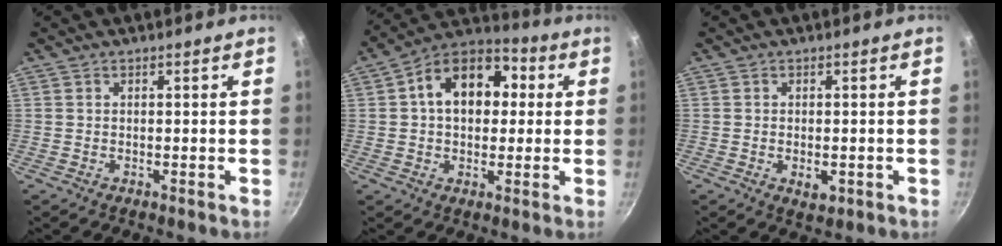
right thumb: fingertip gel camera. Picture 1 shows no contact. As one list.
[{"total": 15.1, "force": [2.5, 10.6, 10.4], "torque": [-0.120, 0.029, 0.019]}, {"total": 3.1, "force": [-0.8, 1.8, 2.4], "torque": [-0.033, -0.003, -0.009]}]